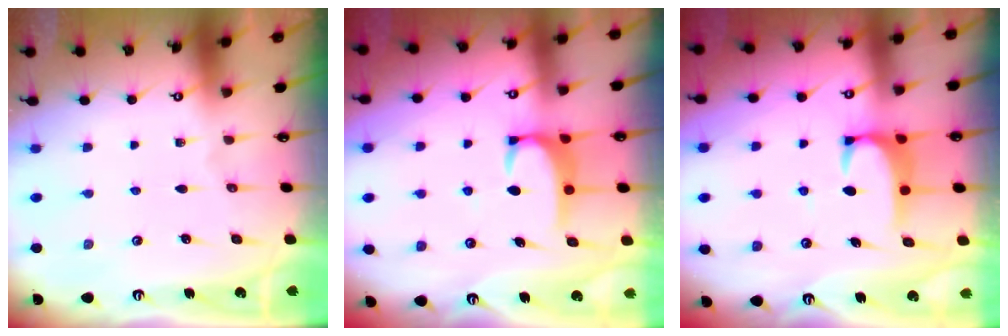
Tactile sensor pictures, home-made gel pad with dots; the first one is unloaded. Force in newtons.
{"total": 2.7, "press": 2.7, "slide": 0.3}
{"total": 2.5, "press": 2.4, "slide": 0.7}